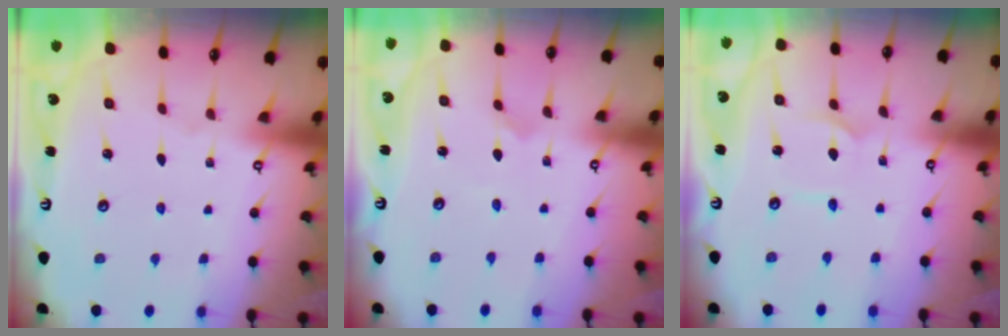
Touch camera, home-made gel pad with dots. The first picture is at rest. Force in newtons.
{"total": 0.0}
{"total": 1.7, "press": 1.6, "slide": 0.1}